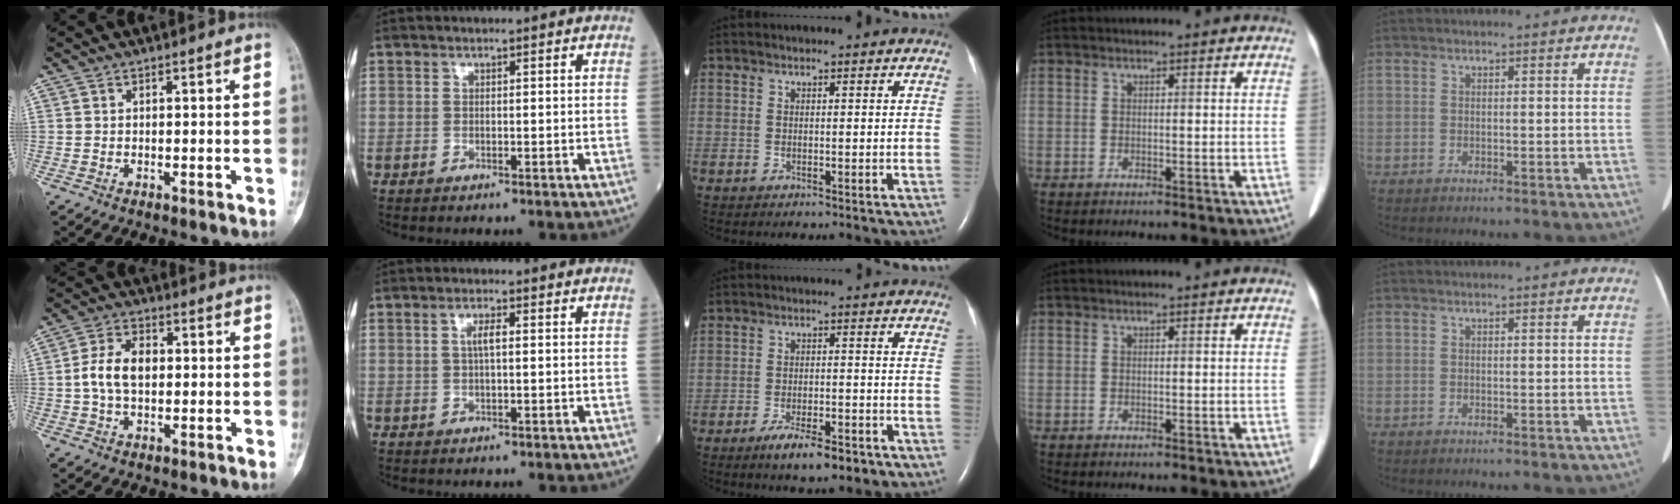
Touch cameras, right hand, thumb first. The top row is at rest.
{"thumb": {"total": 7.8, "force": [0.3, 4.9, 6.1], "torque": [-0.111, 0.016, 0.001]}, "index": {"total": 2.3, "force": [0.3, 0.5, 2.2], "torque": [-0.045, 0.005, 0.006]}, "middle": {"total": 6.7, "force": [-4.5, 1.7, 4.5], "torque": [-0.076, -0.006, -0.068]}}